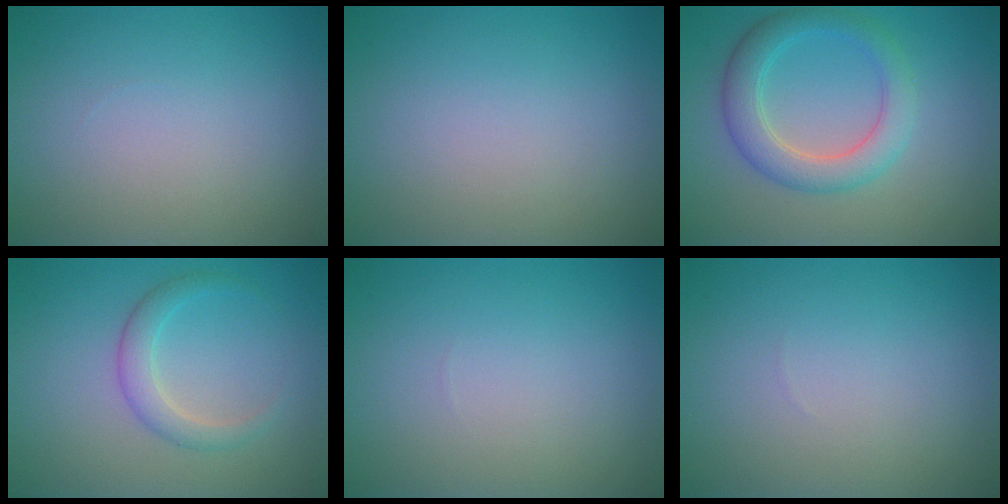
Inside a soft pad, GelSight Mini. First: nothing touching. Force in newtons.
{"total": 0.0}
{"total": 4.3, "press": 4.2, "slide": 0.1}
{"total": 2.3, "press": 2.3, "slide": 0.0}
{"total": 0.0}
{"total": 0.0}